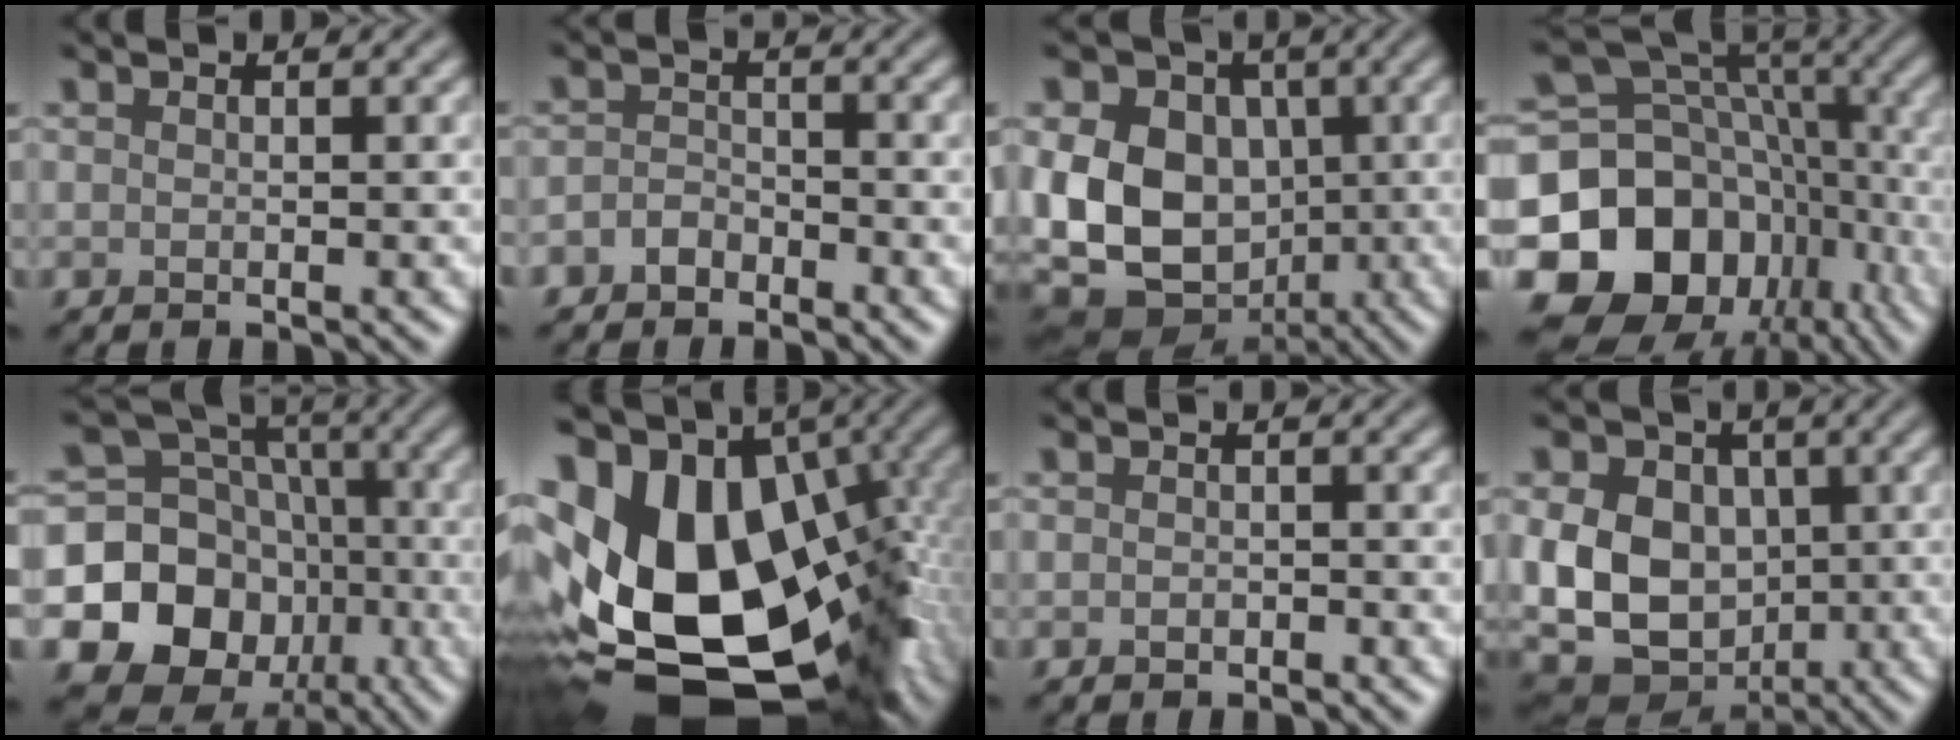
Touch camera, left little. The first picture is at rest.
{"total": 2.0, "force": [-1.4, 1.2, 0.6], "torque": [-0.009, 0.005, -0.032]}
{"total": 14.8, "force": [-1.0, 11.2, 9.6], "torque": [-0.168, -0.001, -0.038]}
{"total": 16.8, "force": [-5.8, 13.4, 8.4], "torque": [-0.171, 0.016, -0.104]}
{"total": 15.2, "force": [-4.6, 13.4, 5.6], "torque": [-0.114, -0.015, -0.096]}
{"total": 19.4, "force": [-1.3, 12.7, 14.6], "torque": [-0.274, -0.029, -0.001]}
{"total": 0.7, "force": [-0.4, 0.5, 0.3], "torque": [-0.004, -0.002, -0.007]}
{"total": 12.8, "force": [-0.4, 9.8, 8.2], "torque": [-0.137, -0.004, -0.019]}